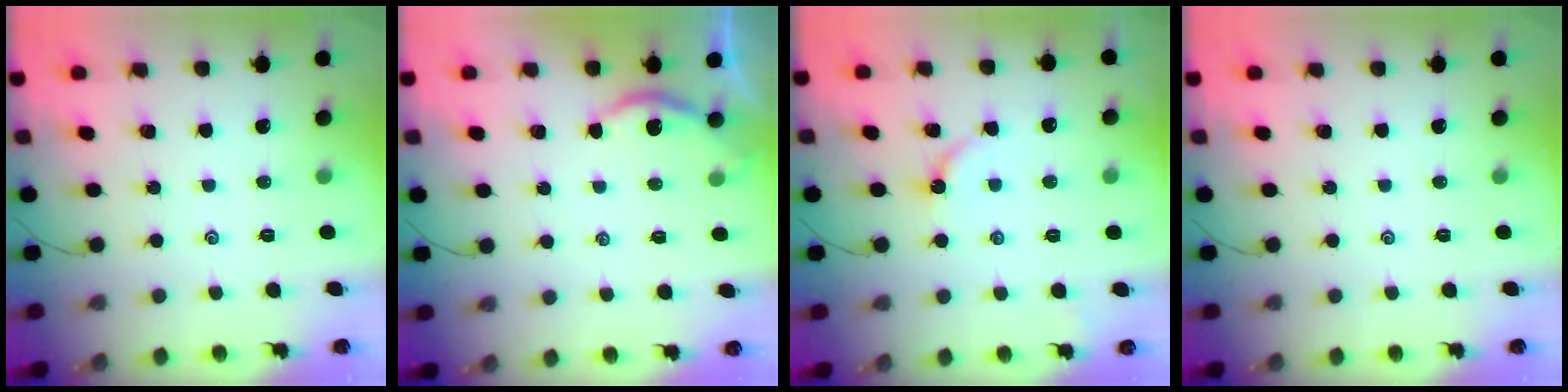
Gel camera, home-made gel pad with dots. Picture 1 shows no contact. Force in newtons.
{"total": 5.5, "press": 5.5, "slide": 0.4}
{"total": 4.0, "press": 3.9, "slide": 0.4}
{"total": 0.0}